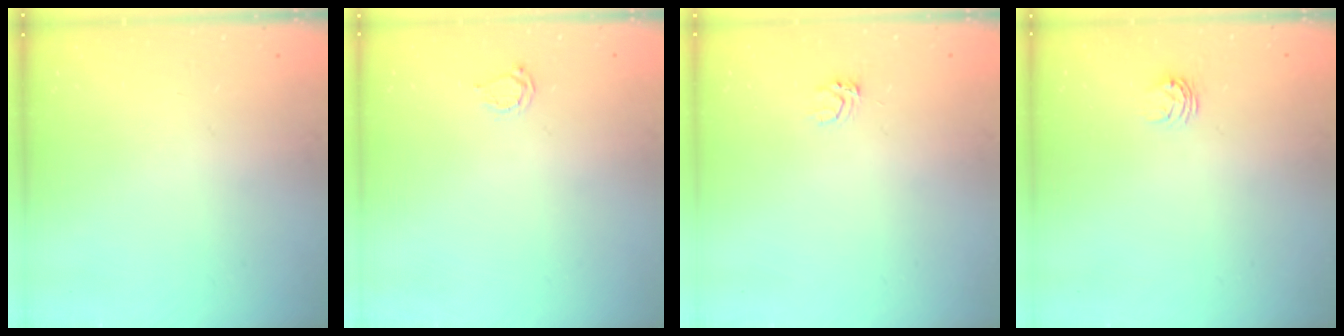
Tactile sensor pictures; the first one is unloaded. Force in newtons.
{"total": 2.3, "press": 2.3, "slide": 0.3}
{"total": 3.1, "press": 3.1, "slide": 0.4}
{"total": 3.7, "press": 3.6, "slide": 0.4}